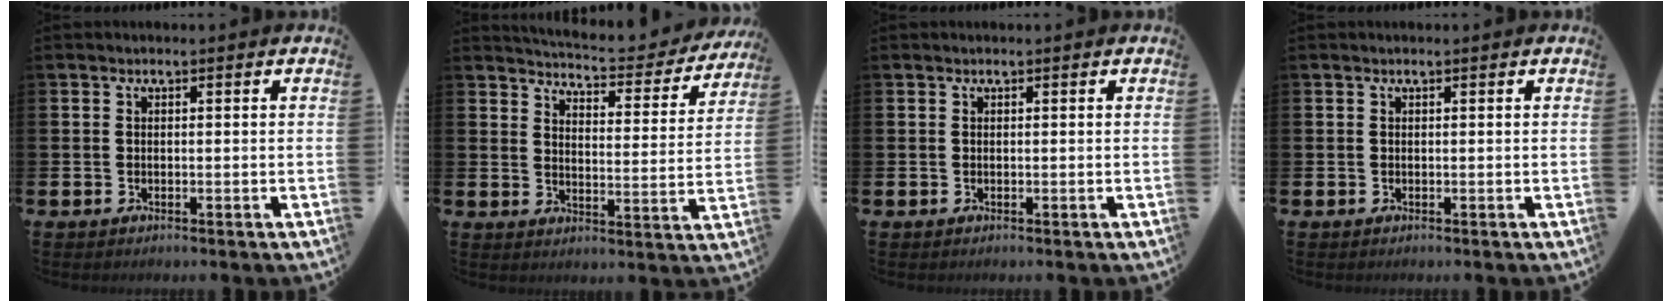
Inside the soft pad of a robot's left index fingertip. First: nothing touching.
{"total": 5.4, "force": [5.3, 0.5, 1.1], "torque": [-0.041, -0.039, 0.088]}
{"total": 0.0}
{"total": 0.0}